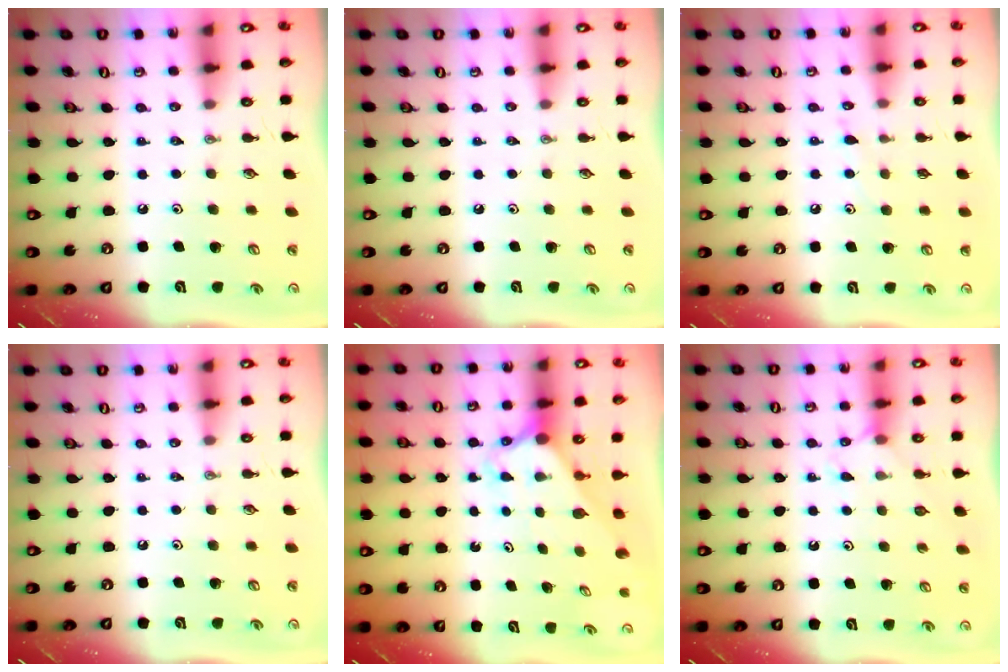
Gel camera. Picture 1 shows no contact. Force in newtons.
{"total": 0.0}
{"total": 5.4, "press": 5.4, "slide": 0.4}
{"total": 0.0}
{"total": 2.6, "press": 2.6, "slide": 0.2}
{"total": 4.5, "press": 4.4, "slide": 0.6}